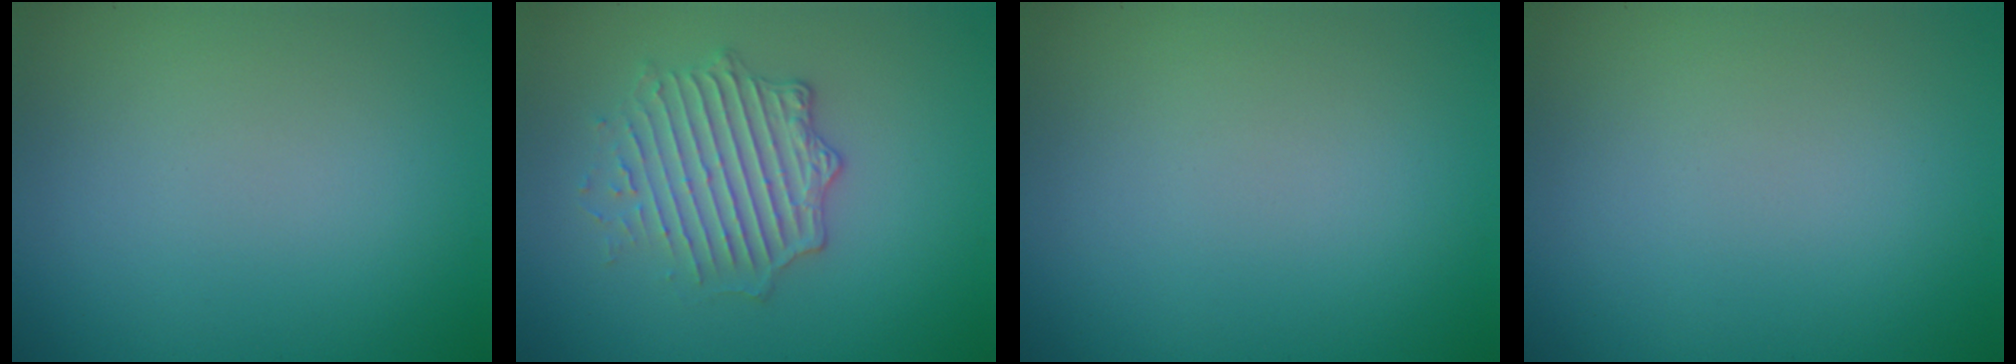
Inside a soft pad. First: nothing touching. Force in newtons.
{"total": 3.7, "press": 3.3, "slide": 1.5}
{"total": 0.0}
{"total": 0.0}